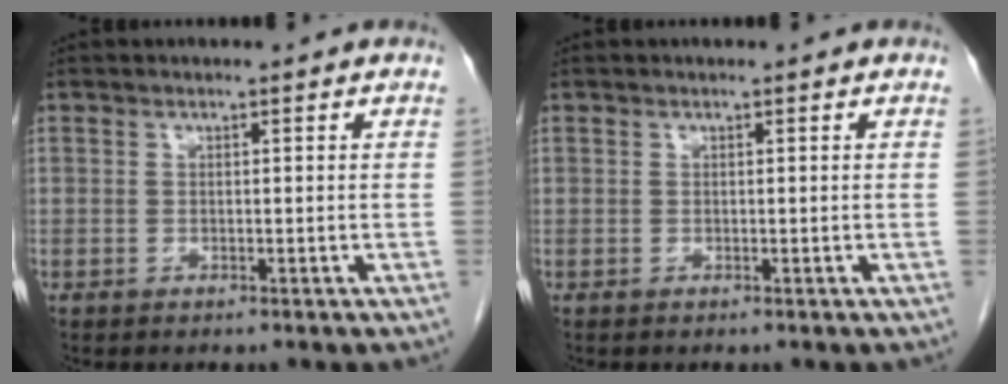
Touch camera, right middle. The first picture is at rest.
{"total": 0.0}